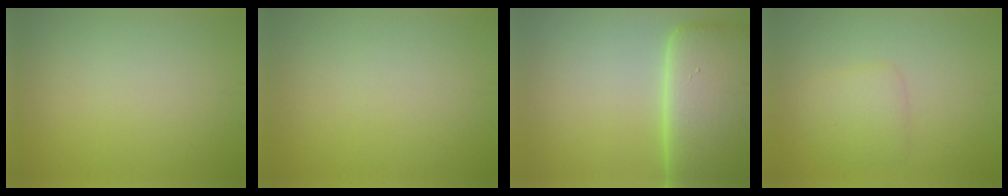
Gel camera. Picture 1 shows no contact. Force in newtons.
{"total": 0.0}
{"total": 12.4, "press": 12.3, "slide": 1.2}
{"total": 2.4, "press": 2.4, "slide": 0.1}